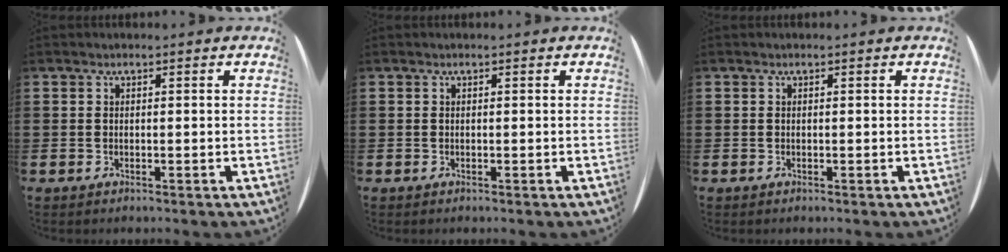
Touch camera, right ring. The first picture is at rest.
{"total": 0.0}
{"total": 0.0}